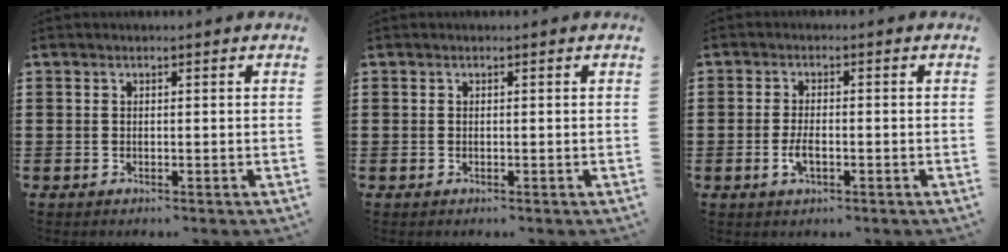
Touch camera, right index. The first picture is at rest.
{"total": 0.0}
{"total": 2.9, "force": [-0.9, 1.2, 2.4], "torque": [-0.052, -0.002, -0.018]}